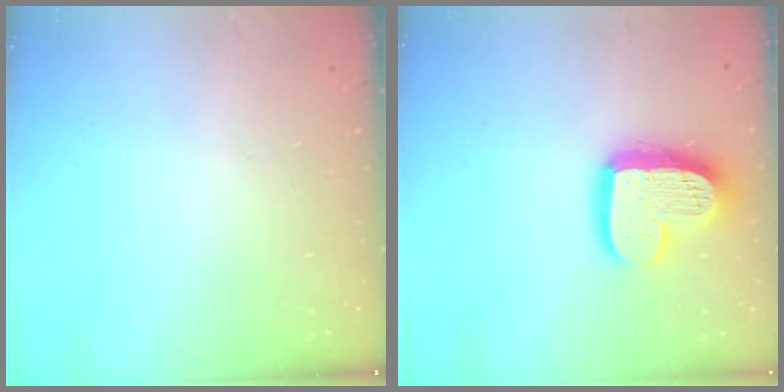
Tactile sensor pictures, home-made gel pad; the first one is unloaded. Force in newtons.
{"total": 16.5, "press": 16.4, "slide": 1.3}